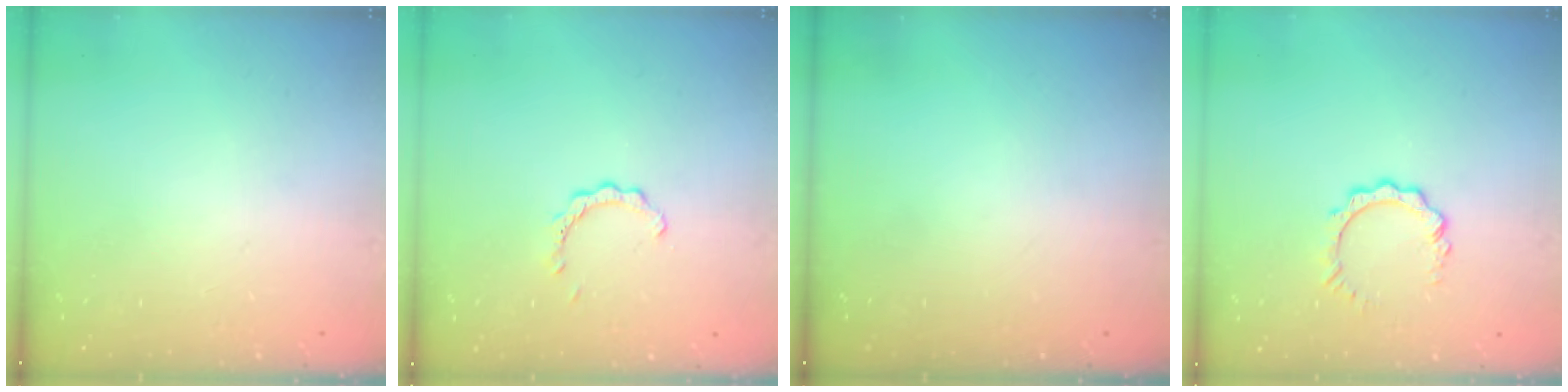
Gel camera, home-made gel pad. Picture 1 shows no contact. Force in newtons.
{"total": 2.2, "press": 2.2, "slide": 0.2}
{"total": 0.0}
{"total": 5.9, "press": 5.9, "slide": 0.5}